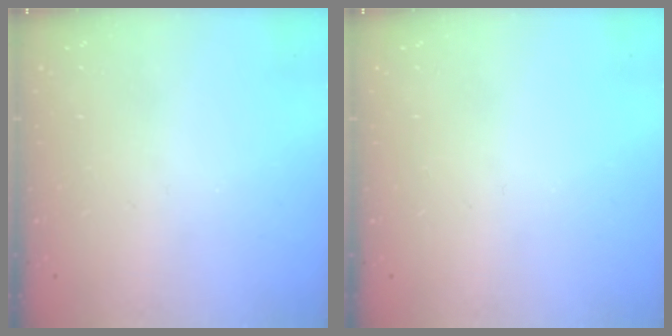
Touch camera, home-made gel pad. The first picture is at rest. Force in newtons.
{"total": 0.0}